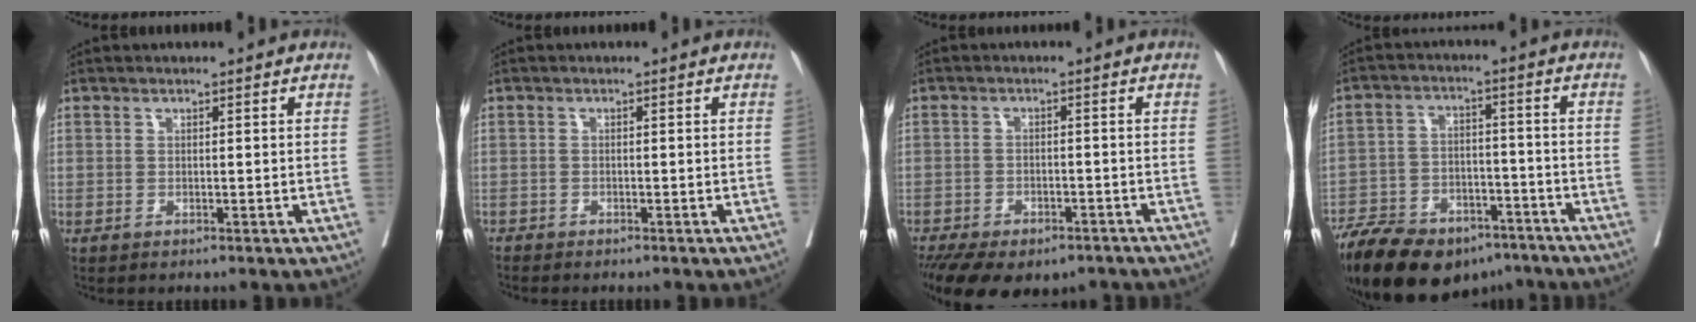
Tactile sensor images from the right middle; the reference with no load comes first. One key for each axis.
{"total": 1.3, "fx": -1.3, "fy": -0.1, "fz": 0.3, "tx": -0.009, "ty": -0.002, "tz": -0.027}
{"total": 15.3, "fx": -11.2, "fy": 7.1, "fz": 7.7, "tx": -0.166, "ty": -0.011, "tz": -0.156}
{"total": 19.4, "fx": -14.4, "fy": 8.8, "fz": 9.6, "tx": -0.202, "ty": -0.009, "tz": -0.229}